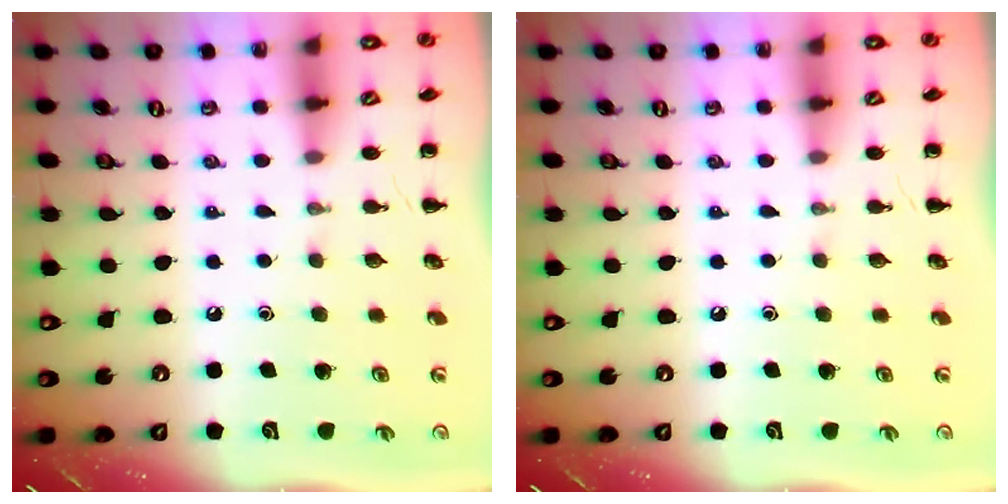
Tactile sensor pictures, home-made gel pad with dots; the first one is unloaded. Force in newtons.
{"total": 0.0}